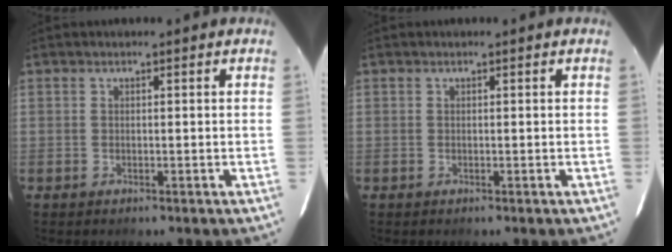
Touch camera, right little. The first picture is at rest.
{"total": 0.0}